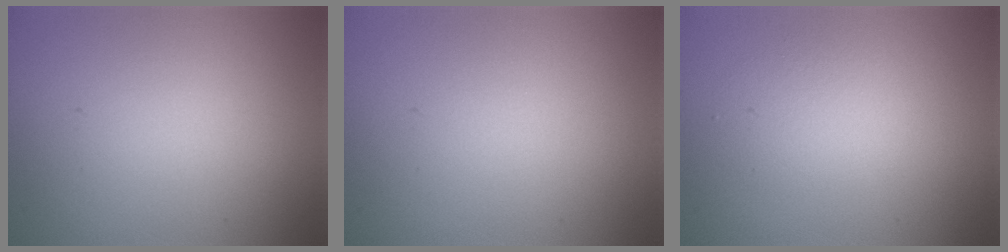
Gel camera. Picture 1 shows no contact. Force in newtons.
{"total": 0.0}
{"total": 2.0, "press": 2.0, "slide": 0.1}